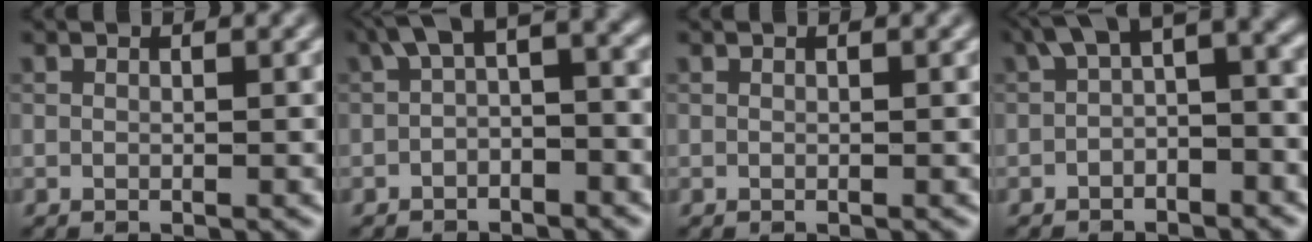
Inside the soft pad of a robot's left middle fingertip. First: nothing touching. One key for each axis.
{"total": 4.5, "fx": -0.1, "fy": 2.1, "fz": 4.0, "tx": -0.051, "ty": 0.020, "tz": -0.016}
{"total": 0.0}
{"total": 5.5, "fx": 0.3, "fy": 2.7, "fz": 4.8, "tx": -0.059, "ty": 0.020, "tz": -0.012}